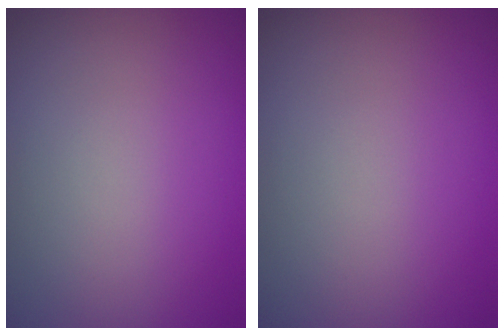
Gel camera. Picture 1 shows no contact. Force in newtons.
{"total": 0.0}